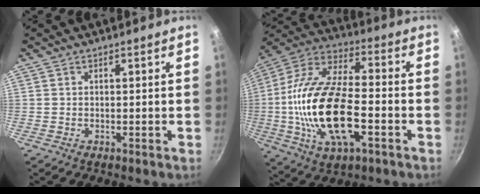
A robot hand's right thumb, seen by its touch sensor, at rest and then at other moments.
{"total": 23.3, "force": [-4.5, 10.7, 20.2], "torque": [-0.389, 0.024, -0.093]}